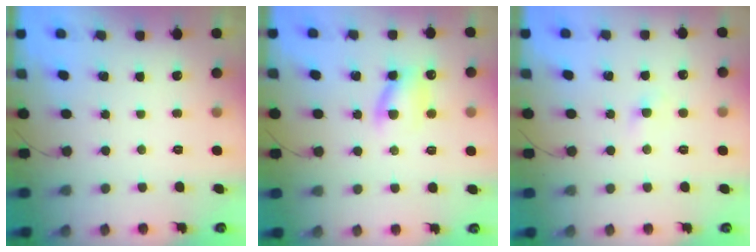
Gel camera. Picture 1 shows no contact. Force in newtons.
{"total": 9.2, "press": 9.0, "slide": 1.7}
{"total": 1.9, "press": 1.7, "slide": 0.8}